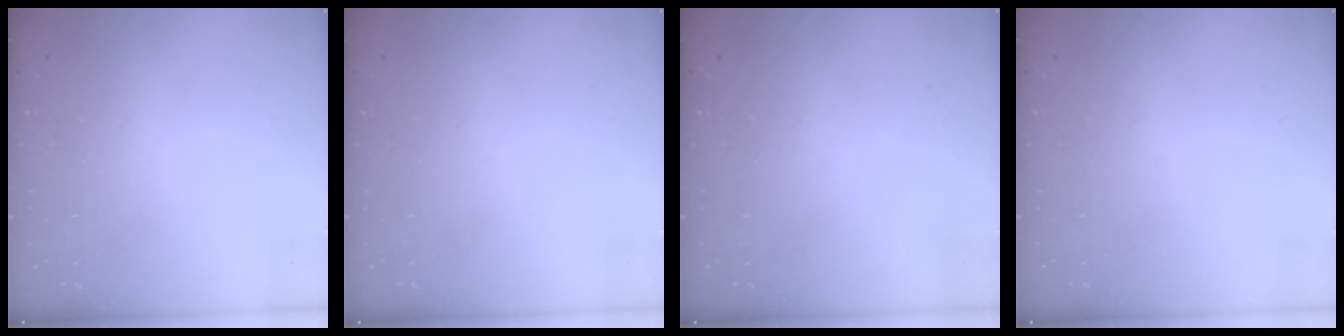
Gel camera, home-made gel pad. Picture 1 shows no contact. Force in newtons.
{"total": 0.0}
{"total": 0.0}
{"total": 0.0}